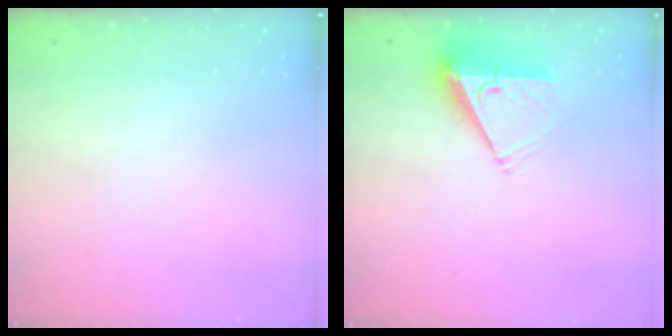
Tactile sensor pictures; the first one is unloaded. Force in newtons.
{"total": 6.7, "press": 6.7, "slide": 0.7}